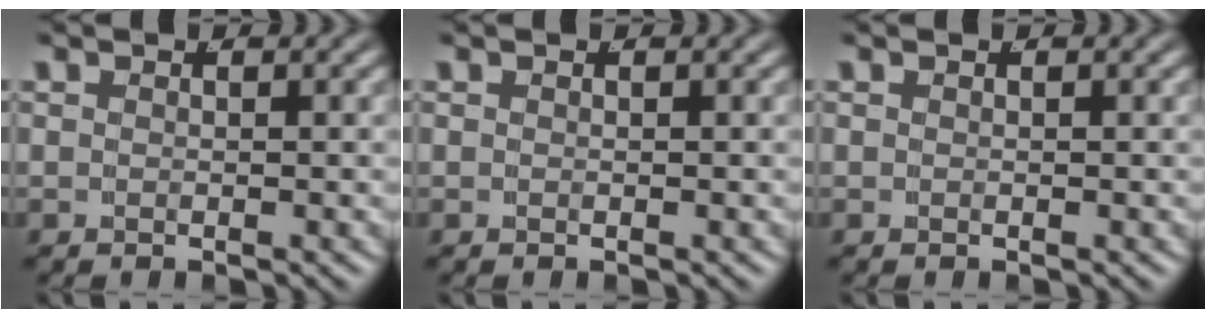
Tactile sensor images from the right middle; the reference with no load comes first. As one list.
[{"total": 0.0}, {"total": 0.0}]